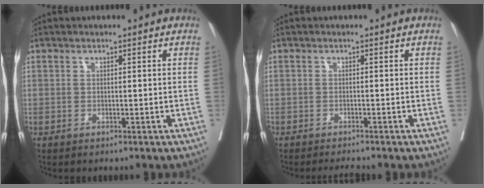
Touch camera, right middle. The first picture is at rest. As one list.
[{"total": 2.0, "force": [-1.9, -0.6, 0.3], "torque": [-0.005, -0.009, -0.030]}]